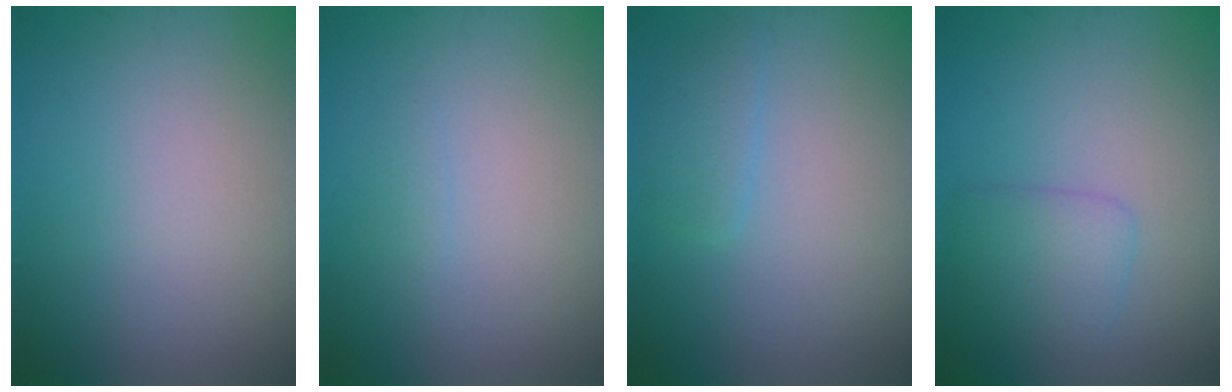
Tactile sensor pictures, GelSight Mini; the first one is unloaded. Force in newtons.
{"total": 0.6, "press": 0.6, "slide": 0.0}
{"total": 1.6, "press": 1.6, "slide": 0.0}
{"total": 2.5, "press": 2.5, "slide": 0.1}